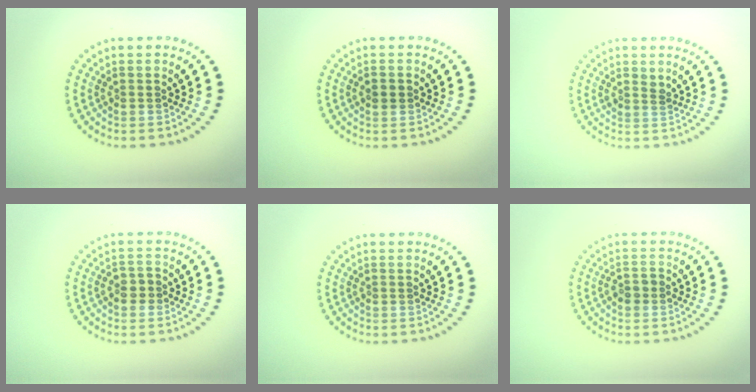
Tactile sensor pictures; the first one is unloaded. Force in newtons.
{"total": 0.7, "press": 0.7, "slide": 0.2}
{"total": 1.1, "press": 0.9, "slide": 0.6}
{"total": 1.5, "press": 1.4, "slide": 0.4}
{"total": 0.0}
{"total": 1.3, "press": 1.2, "slide": 0.4}